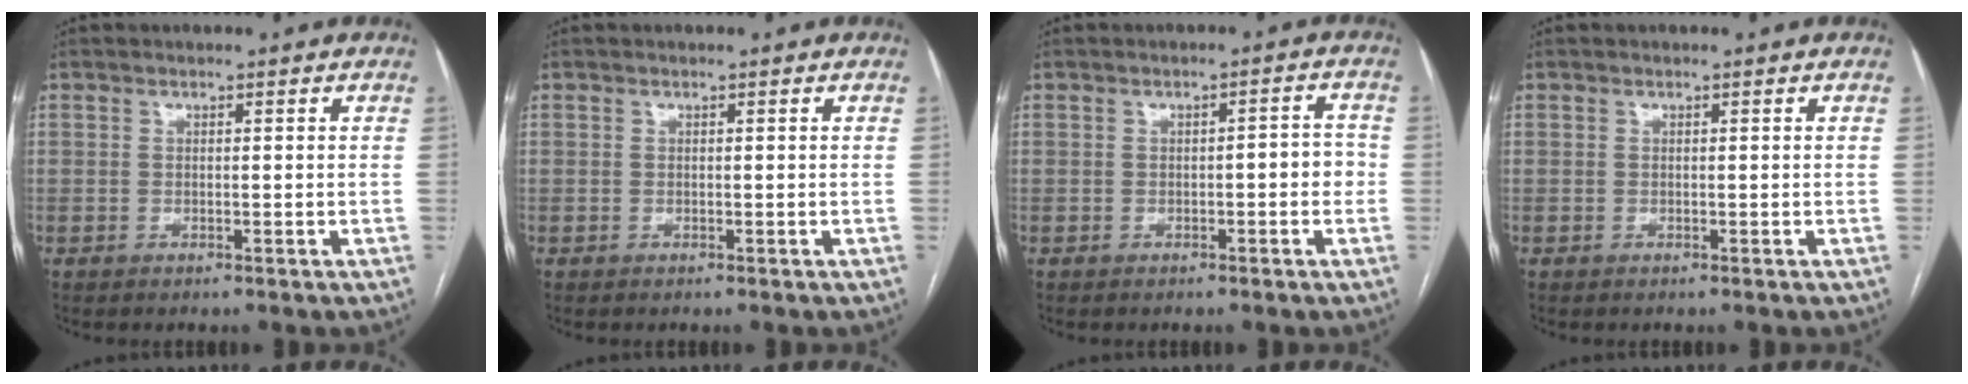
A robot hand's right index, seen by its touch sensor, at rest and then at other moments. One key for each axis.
{"total": 0.0}
{"total": 3.2, "fx": -0.7, "fy": 1.0, "fz": 2.9, "tx": -0.034, "ty": 0.013, "tz": -0.008}
{"total": 0.0}